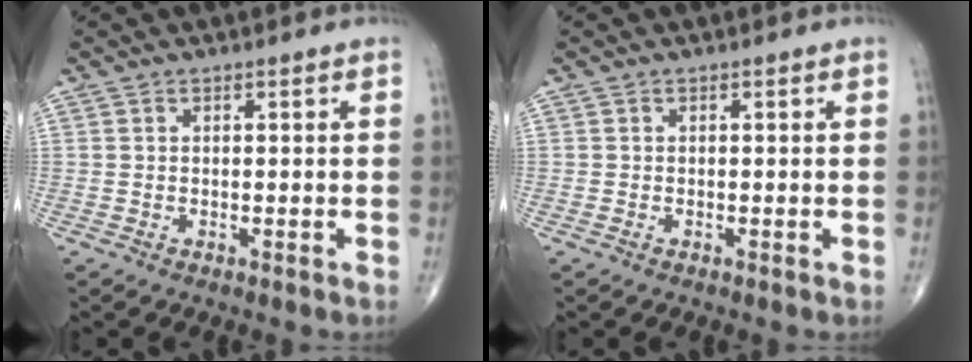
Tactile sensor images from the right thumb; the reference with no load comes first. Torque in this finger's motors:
{"motor_torque": [-0.16, 0.00, -0.10, -0.02, 0.00]}